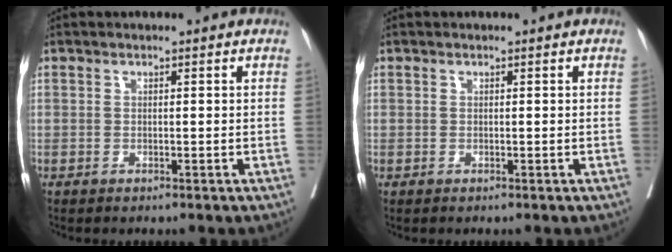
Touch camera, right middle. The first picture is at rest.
{"total": 0.0}